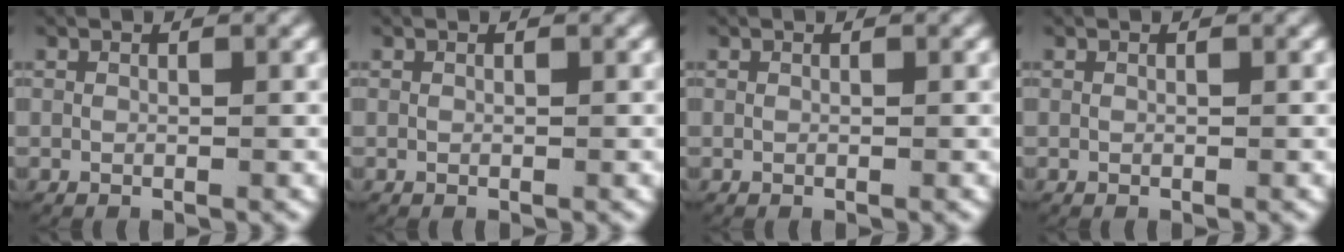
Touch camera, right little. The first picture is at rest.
{"total": 0.0}
{"total": 0.0}
{"total": 0.0}